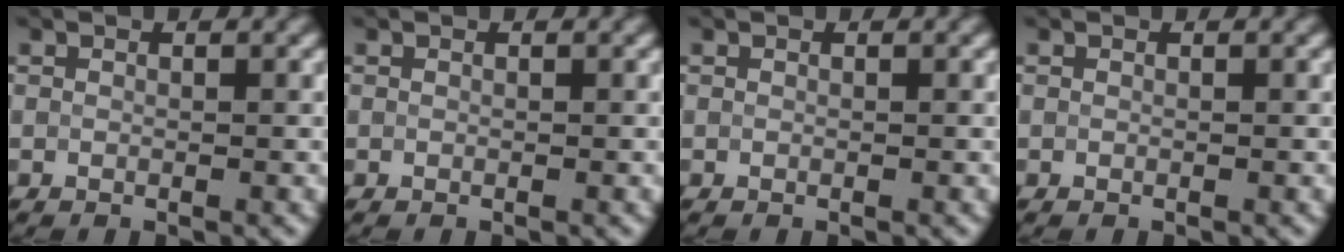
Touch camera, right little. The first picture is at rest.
{"total": 0.0}
{"total": 0.0}
{"total": 0.0}